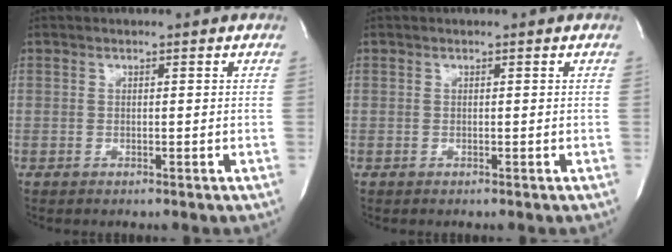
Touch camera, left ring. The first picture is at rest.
{"total": 0.0}